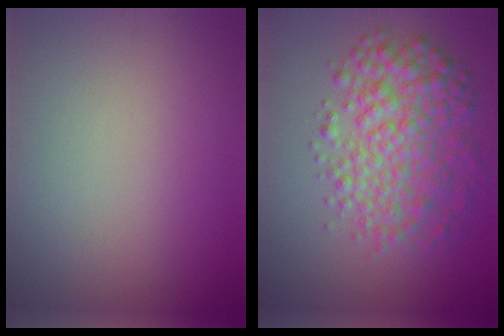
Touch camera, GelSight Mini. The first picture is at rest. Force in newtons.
{"total": 6.1, "press": 6.0, "slide": 0.1}